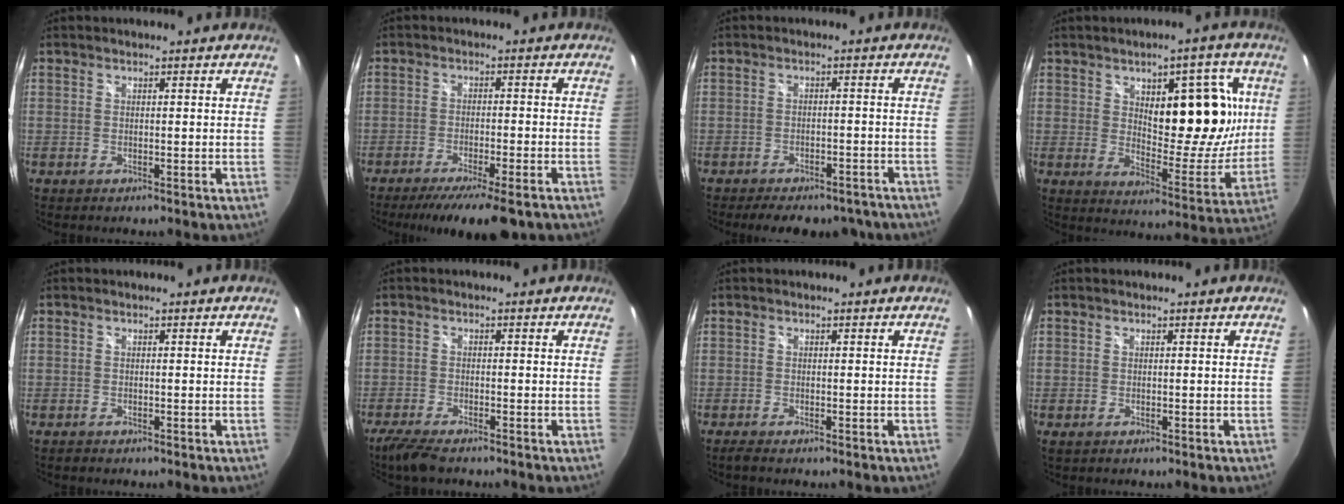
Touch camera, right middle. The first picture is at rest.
{"total": 11.8, "force": [-9.0, 2.1, 7.4], "torque": [-0.142, -0.032, -0.137]}
{"total": 12.6, "force": [-10.2, 4.8, 5.5], "torque": [-0.110, -0.003, -0.122]}
{"total": 16.8, "force": [6.0, 8.2, 13.4], "torque": [-0.162, 0.002, 0.099]}
{"total": 0.5, "force": [-0.5, 0.2, 0.1], "torque": [-0.003, 0.000, -0.009]}
{"total": 5.6, "force": [-4.6, 1.0, 3.1], "torque": [-0.082, -0.018, -0.084]}
{"total": 1.1, "force": [-0.9, -0.1, 0.7], "torque": [-0.014, -0.001, -0.017]}
{"total": 0.0}